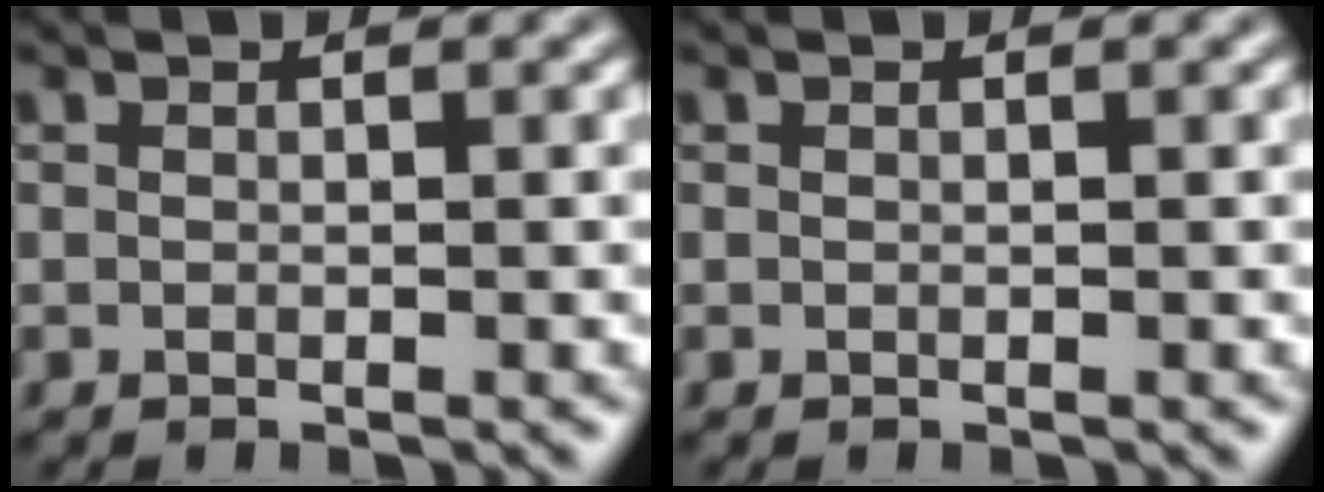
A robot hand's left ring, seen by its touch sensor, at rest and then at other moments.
{"total": 0.0}